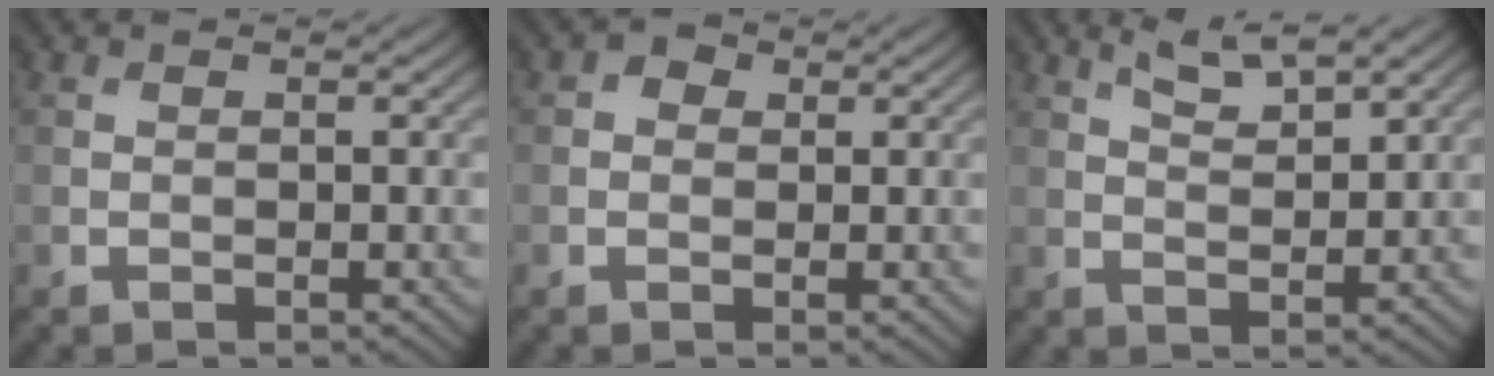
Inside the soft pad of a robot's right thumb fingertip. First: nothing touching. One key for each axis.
{"total": 1.5, "fx": 0.3, "fy": 1.3, "fz": 0.7, "tx": -0.010, "ty": 0.001, "tz": -0.001}
{"total": 4.4, "fx": 3.2, "fy": 0.8, "fz": 2.9, "tx": -0.065, "ty": 0.004, "tz": 0.067}